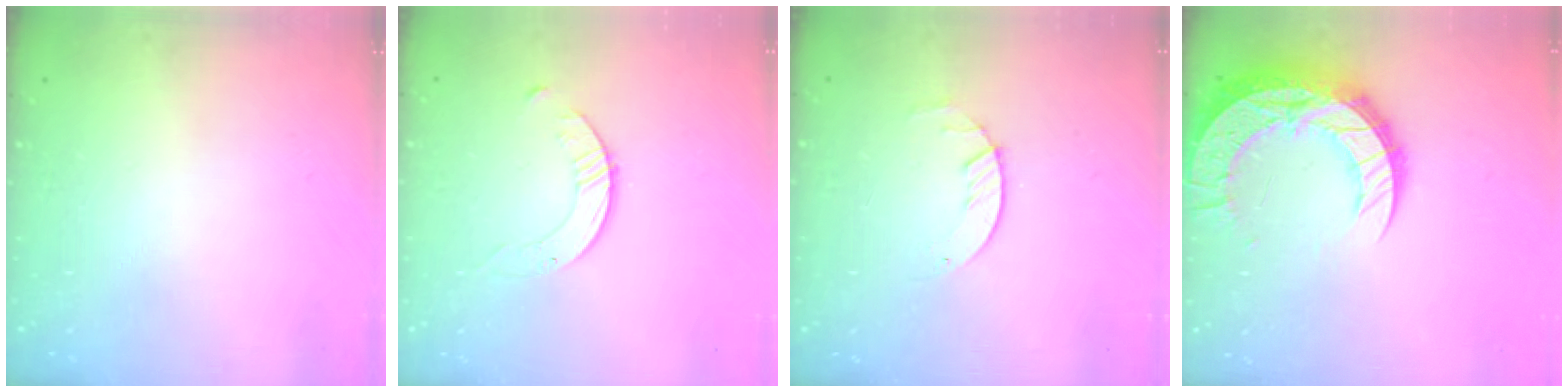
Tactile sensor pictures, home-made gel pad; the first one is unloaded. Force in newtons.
{"total": 2.6, "press": 2.6, "slide": 0.3}
{"total": 1.4, "press": 1.4, "slide": 0.2}
{"total": 17.5, "press": 17.4, "slide": 1.4}